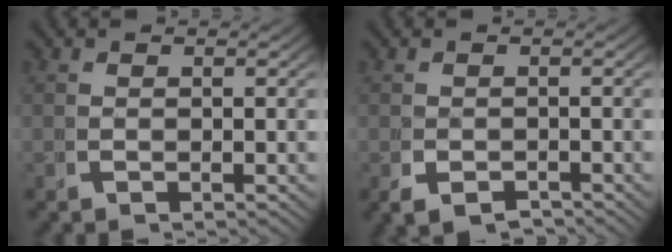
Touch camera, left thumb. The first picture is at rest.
{"total": 1.9, "force": [-1.1, 1.2, 1.0], "torque": [-0.026, -0.015, -0.013]}